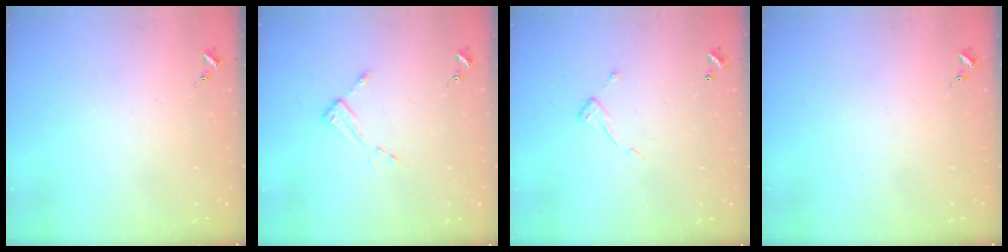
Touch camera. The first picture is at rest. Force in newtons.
{"total": 2.6, "press": 2.6, "slide": 0.4}
{"total": 7.3, "press": 7.3, "slide": 0.5}
{"total": 0.0}